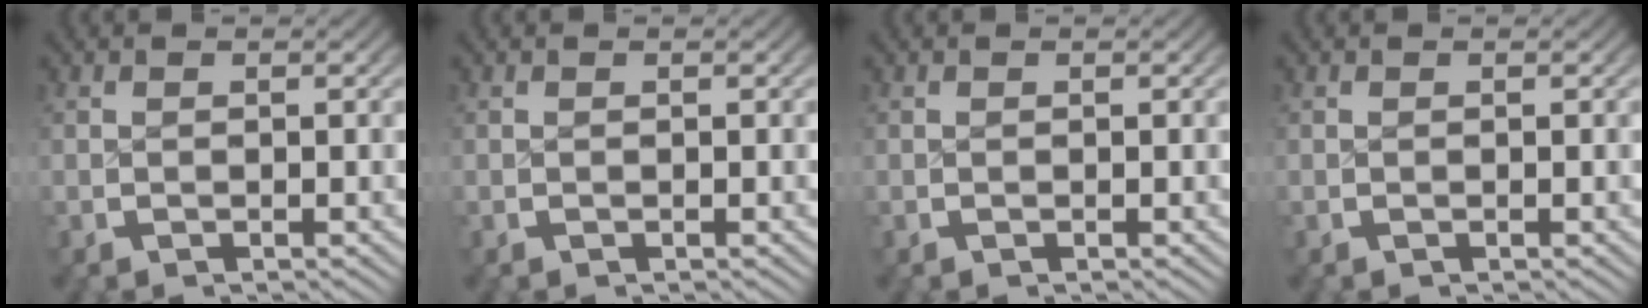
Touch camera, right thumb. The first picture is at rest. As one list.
[{"total": 0.0}, {"total": 0.0}, {"total": 0.0}]